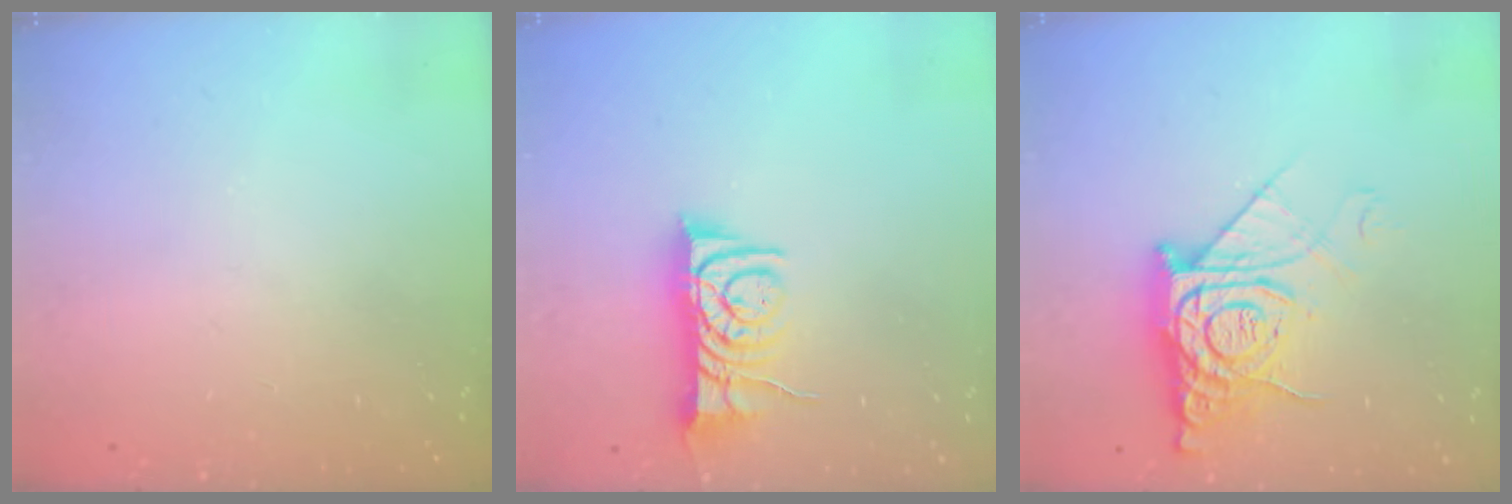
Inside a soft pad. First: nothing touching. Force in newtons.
{"total": 9.1, "press": 9.1, "slide": 0.5}
{"total": 13.7, "press": 13.6, "slide": 1.5}